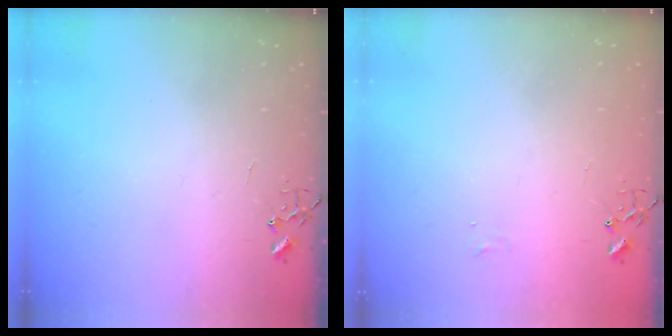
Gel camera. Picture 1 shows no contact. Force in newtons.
{"total": 3.8, "press": 3.8, "slide": 0.6}